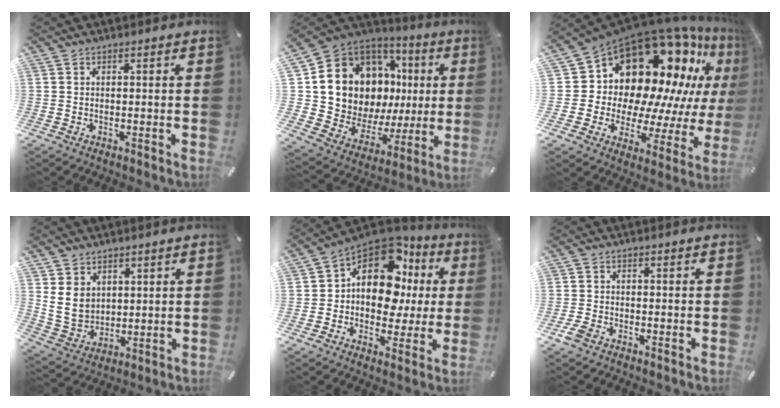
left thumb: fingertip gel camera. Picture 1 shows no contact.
{"total": 14.7, "force": [5.3, 11.6, 7.4], "torque": [-0.134, -0.075, 0.116]}
{"total": 19.8, "force": [12.9, 12.4, 8.6], "torque": [-0.122, -0.137, 0.248]}
{"total": 8.2, "force": [3.1, 7.2, 2.2], "torque": [-0.061, -0.017, 0.062]}
{"total": 15.3, "force": [4.3, 10.6, 10.2], "torque": [-0.170, -0.035, 0.072]}
{"total": 2.5, "force": [-1.6, 1.5, 1.2], "torque": [-0.033, 0.002, -0.034]}